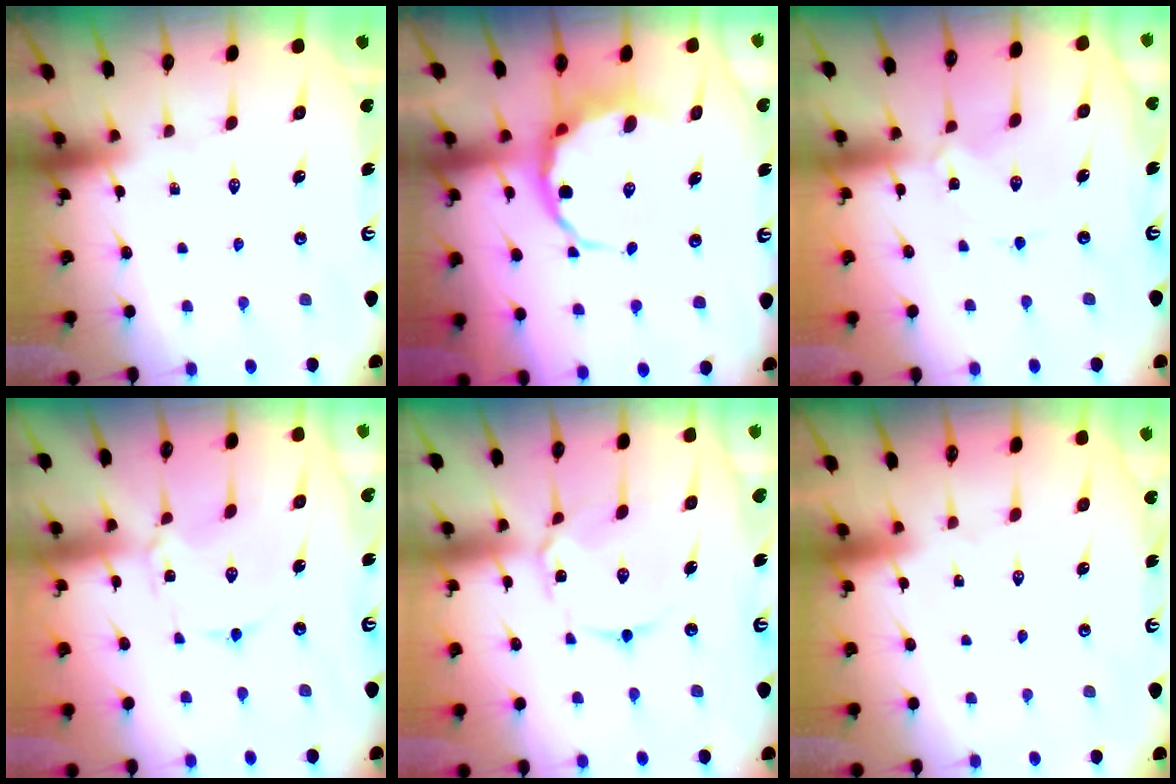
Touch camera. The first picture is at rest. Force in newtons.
{"total": 5.4, "press": 5.1, "slide": 1.8}
{"total": 1.1, "press": 1.0, "slide": 0.1}
{"total": 0.9, "press": 0.9, "slide": 0.2}
{"total": 4.6, "press": 4.6, "slide": 0.4}
{"total": 1.5, "press": 1.5, "slide": 0.1}